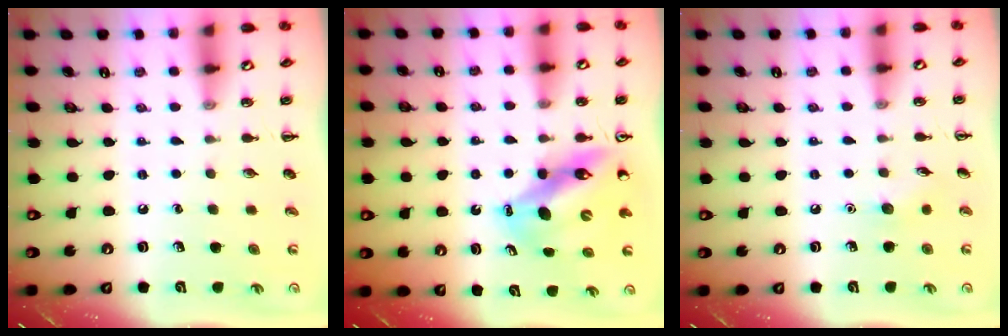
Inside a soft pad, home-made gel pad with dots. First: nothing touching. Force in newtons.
{"total": 11.8, "press": 11.2, "slide": 3.8}
{"total": 5.4, "press": 5.1, "slide": 1.7}